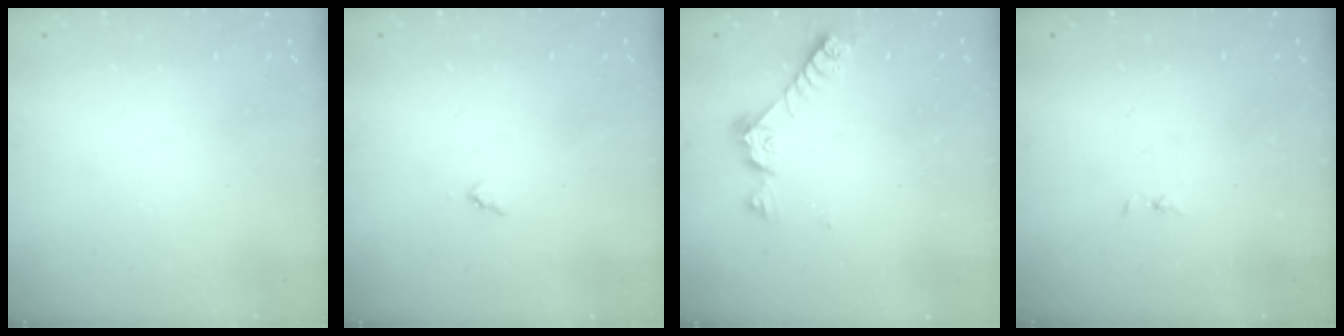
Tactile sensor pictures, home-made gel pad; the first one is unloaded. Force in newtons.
{"total": 3.0, "press": 3.0, "slide": 0.3}
{"total": 7.3, "press": 7.3, "slide": 0.6}
{"total": 0.7, "press": 0.7, "slide": 0.1}